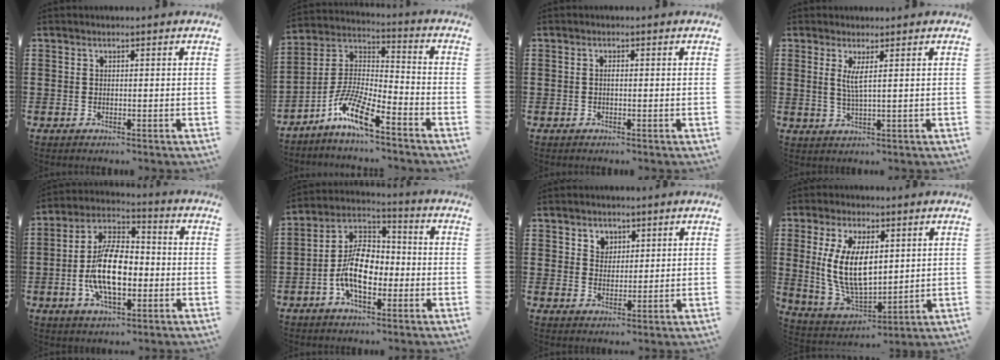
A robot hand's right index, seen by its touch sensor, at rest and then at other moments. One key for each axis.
{"total": 8.8, "fx": -6.3, "fy": 2.3, "fz": 5.7, "tx": -0.131, "ty": -0.006, "tz": -0.126}
{"total": 0.7, "fx": -0.1, "fy": 0.2, "fz": 0.7, "tx": -0.015, "ty": -0.002, "tz": -0.001}
{"total": 3.1, "fx": 1.0, "fy": 0.0, "fz": 2.9, "tx": -0.062, "ty": -0.004, "tz": 0.016}
{"total": 12.0, "fx": -2.2, "fy": 6.0, "fz": 10.2, "tx": -0.219, "ty": -0.005, "tz": -0.046}
{"total": 9.7, "fx": -2.5, "fy": 5.5, "fz": 7.6, "tx": -0.159, "ty": 0.006, "tz": -0.051}
{"total": 3.0, "fx": 1.9, "fy": 2.3, "fz": 0.2, "tx": -0.015, "ty": 0.010, "tz": 0.034}
{"total": 10.8, "fx": 1.8, "fy": 5.5, "fz": 9.1, "tx": -0.203, "ty": 0.004, "tz": 0.032}